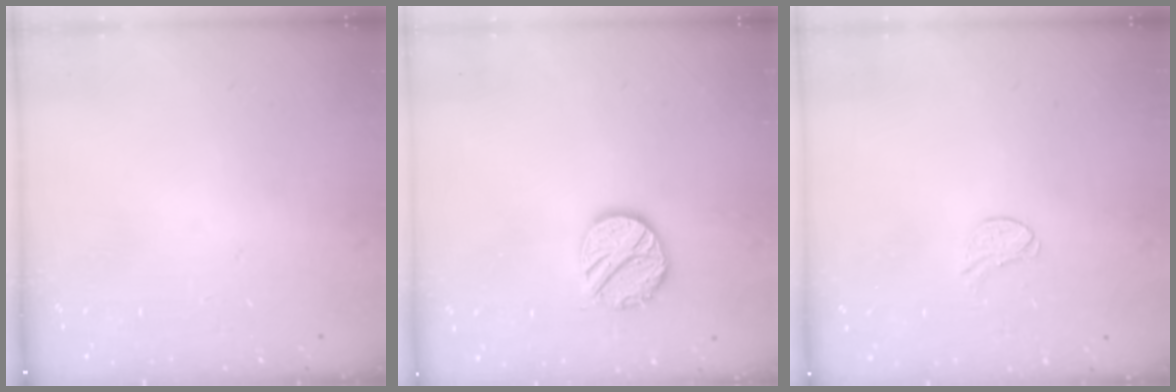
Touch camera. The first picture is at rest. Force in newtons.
{"total": 11.7, "press": 11.6, "slide": 0.4}
{"total": 7.1, "press": 7.1, "slide": 0.5}